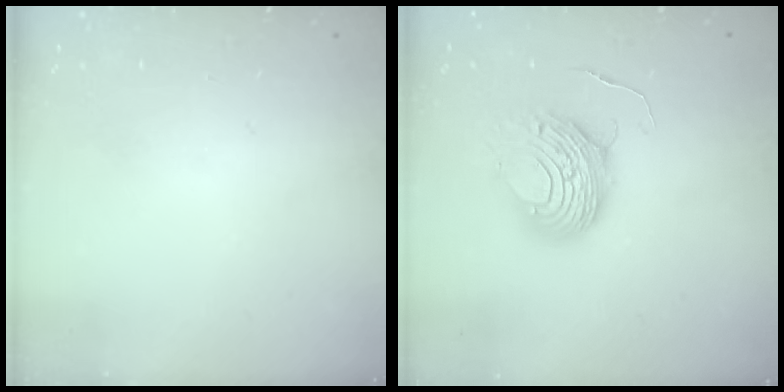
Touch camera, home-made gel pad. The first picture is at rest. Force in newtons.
{"total": 8.7, "press": 8.7, "slide": 0.9}